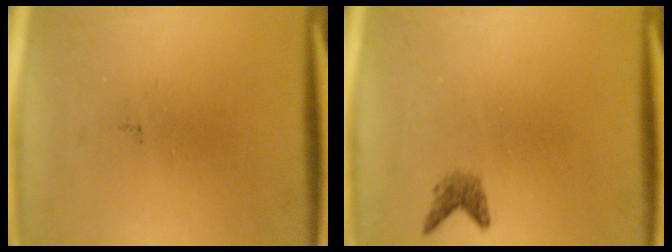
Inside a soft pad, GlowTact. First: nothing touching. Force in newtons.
{"total": 1.5}